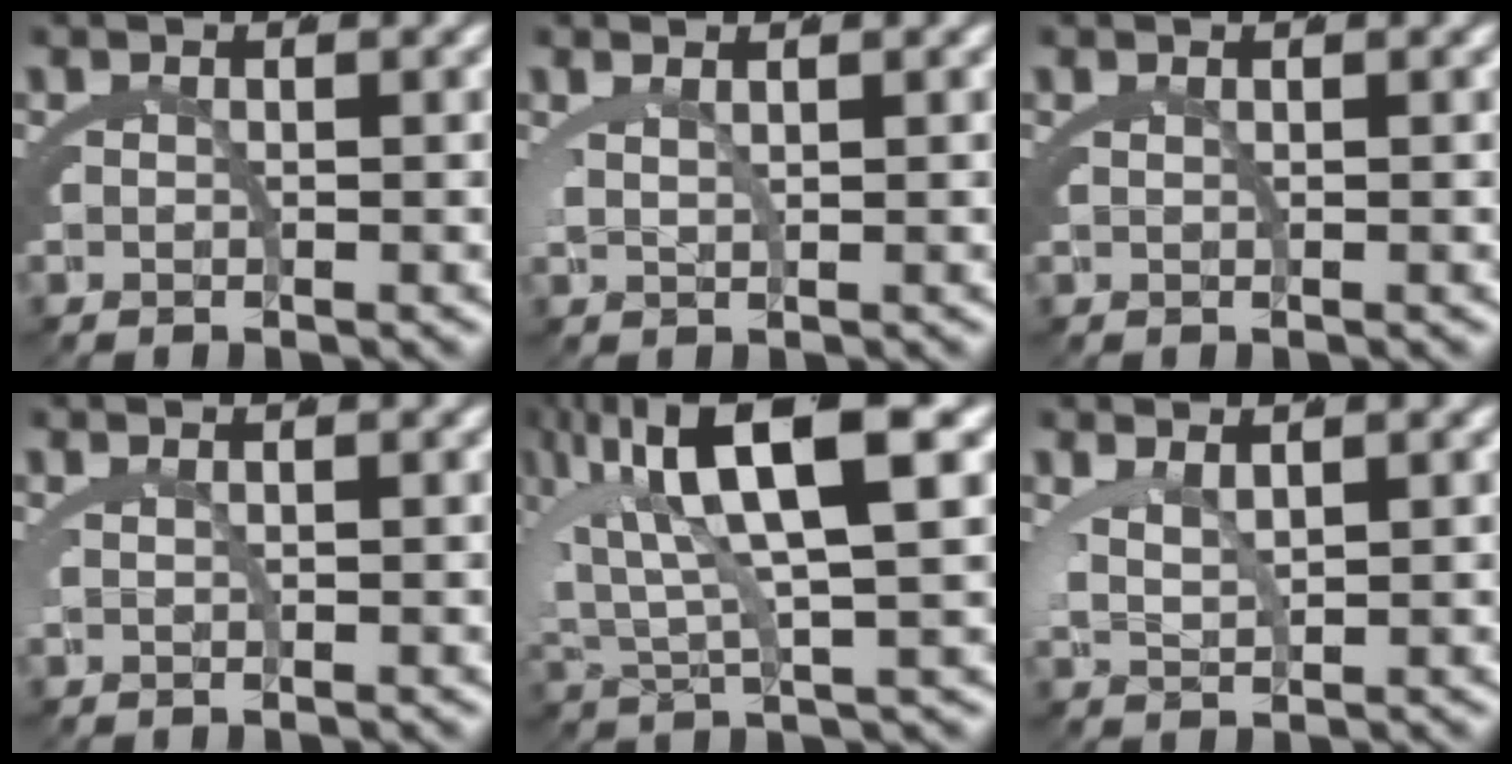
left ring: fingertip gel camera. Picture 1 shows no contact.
{"total": 1.7, "force": [1.2, 0.1, 1.1], "torque": [-0.024, -0.002, 0.029]}
{"total": 0.0}
{"total": 1.0, "force": [0.5, -0.3, 0.8], "torque": [-0.014, 0.002, 0.012]}
{"total": 9.6, "force": [3.0, 4.1, 8.2], "torque": [-0.163, 0.000, 0.056]}
{"total": 2.6, "force": [1.5, 1.1, 1.8], "torque": [-0.044, -0.007, 0.036]}